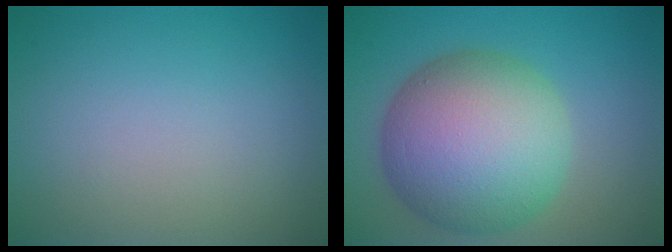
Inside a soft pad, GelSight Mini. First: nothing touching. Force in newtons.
{"total": 12.6, "press": 12.5, "slide": 0.4}